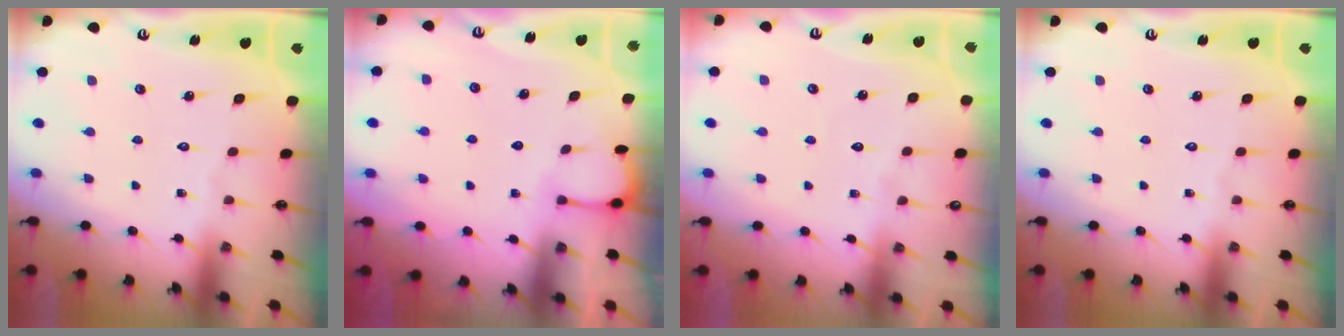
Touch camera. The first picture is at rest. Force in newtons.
{"total": 2.1, "press": 2.1, "slide": 0.2}
{"total": 2.0, "press": 2.0, "slide": 0.2}
{"total": 0.0}